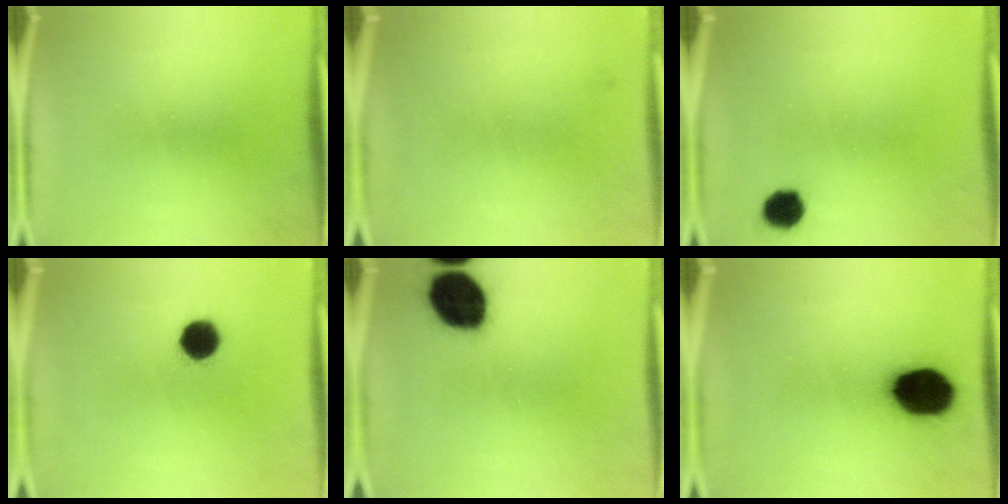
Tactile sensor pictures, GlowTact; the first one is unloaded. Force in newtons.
{"total": 1.1}
{"total": 4.3}
{"total": 7.2}
{"total": 15.8}
{"total": 15.1}